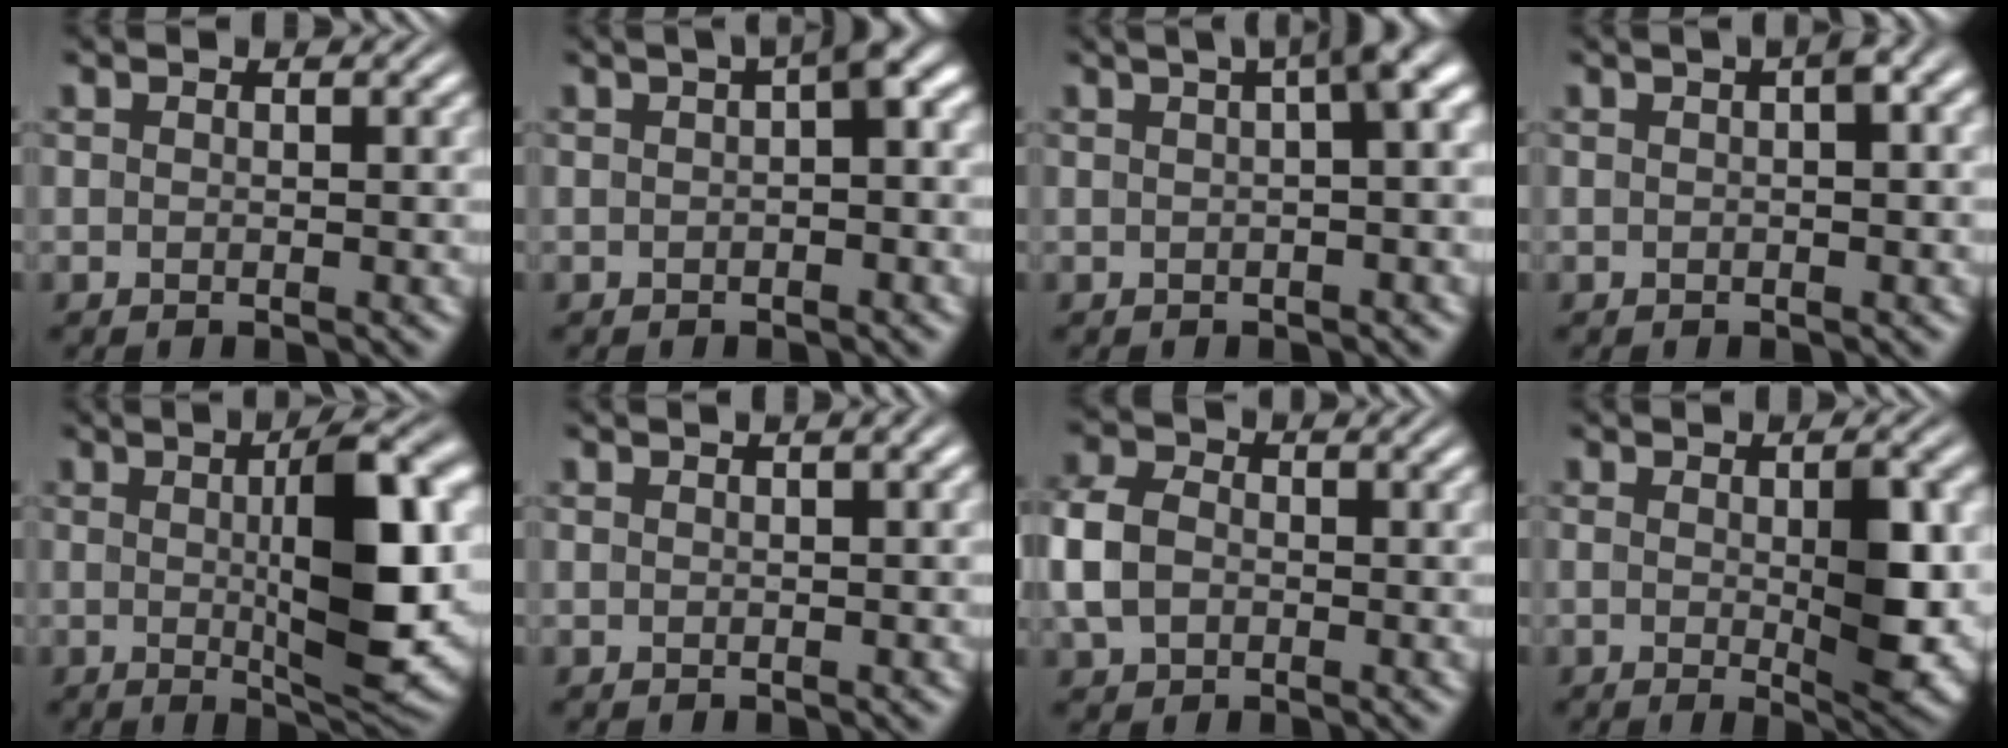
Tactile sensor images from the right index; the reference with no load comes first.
{"total": 3.3, "force": [0.7, 1.0, 3.1], "torque": [-0.034, 0.017, 0.005]}
{"total": 8.4, "force": [3.4, 3.6, 6.8], "torque": [-0.076, 0.042, 0.034]}
{"total": 1.8, "force": [0.5, 0.4, 1.7], "torque": [-0.009, 0.017, 0.000]}
{"total": 9.9, "force": [0.2, 2.3, 9.7], "torque": [-0.135, 0.002, 0.002]}
{"total": 0.8, "force": [0.3, 0.0, 0.8], "torque": [-0.002, 0.009, 0.002]}
{"total": 4.4, "force": [-0.3, 3.7, 2.4], "torque": [-0.074, -0.011, 0.001]}
{"total": 5.7, "force": [-0.4, 1.2, 5.6], "torque": [-0.079, -0.014, -0.002]}